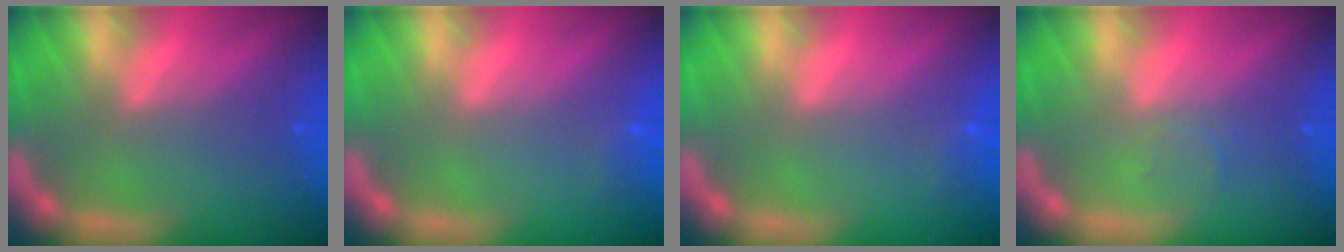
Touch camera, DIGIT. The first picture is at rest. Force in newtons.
{"total": 0.9}
{"total": 0.9}
{"total": 1.0}